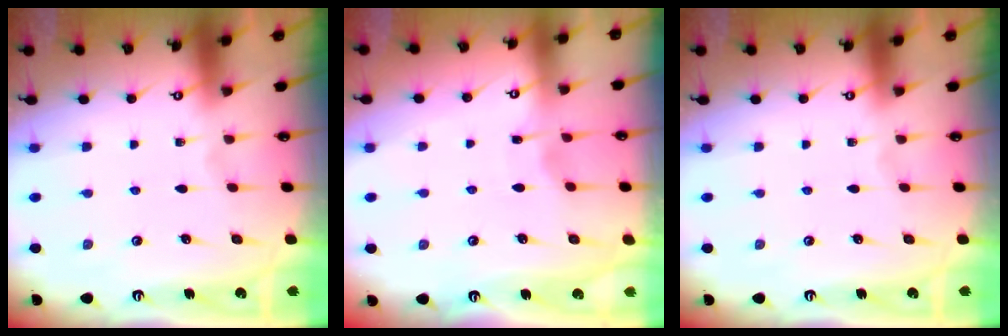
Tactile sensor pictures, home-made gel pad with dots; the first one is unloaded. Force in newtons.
{"total": 2.6, "press": 2.6, "slide": 0.3}
{"total": 0.0}